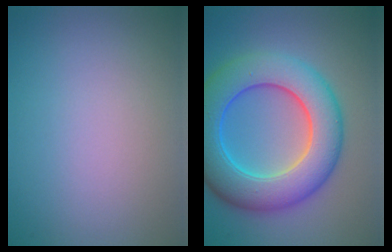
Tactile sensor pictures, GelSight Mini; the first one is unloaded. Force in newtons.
{"total": 9.9, "press": 9.9, "slide": 0.1}